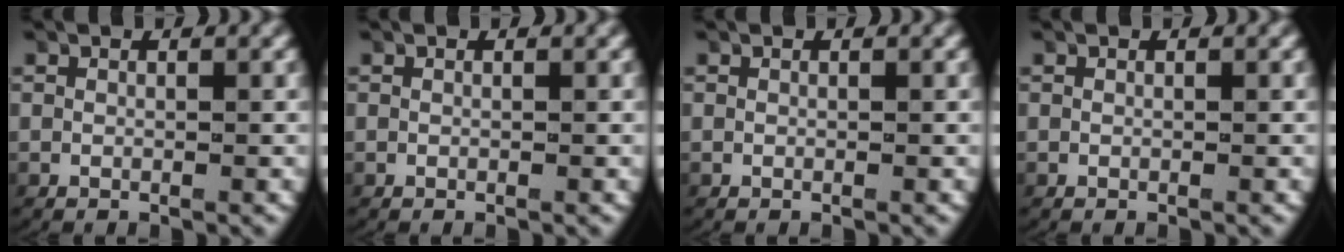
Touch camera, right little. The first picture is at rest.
{"total": 0.0}
{"total": 0.0}
{"total": 0.0}